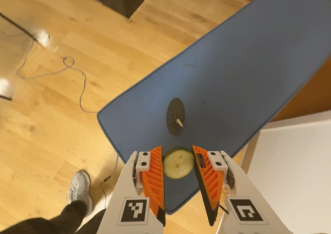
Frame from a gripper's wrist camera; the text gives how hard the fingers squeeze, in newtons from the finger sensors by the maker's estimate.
{"total": 9.4, "left": 9.8, "right": 8.9}